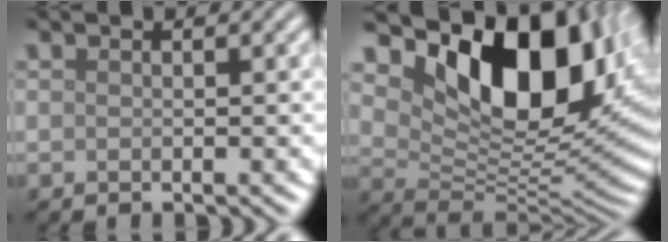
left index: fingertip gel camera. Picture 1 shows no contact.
{"total": 13.2, "force": [5.6, 7.0, 9.7], "torque": [-0.148, -0.011, 0.111]}